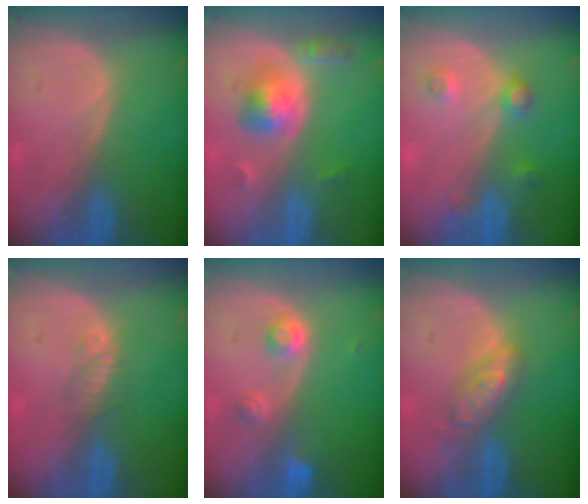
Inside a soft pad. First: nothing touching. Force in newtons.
{"total": 5.1, "press": 4.9, "slide": 1.4}
{"total": 3.6, "press": 3.4, "slide": 1.3}
{"total": 1.8, "press": 1.6, "slide": 0.8}
{"total": 3.1, "press": 3.1, "slide": 0.2}
{"total": 4.6, "press": 4.5, "slide": 0.3}